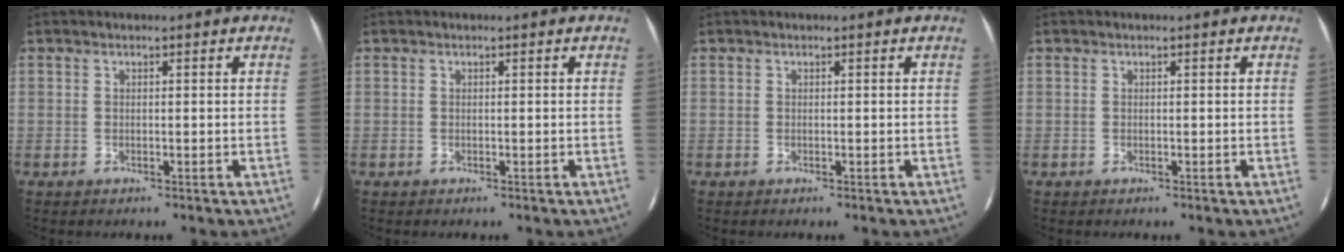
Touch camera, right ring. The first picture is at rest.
{"total": 0.0}
{"total": 0.0}
{"total": 0.0}